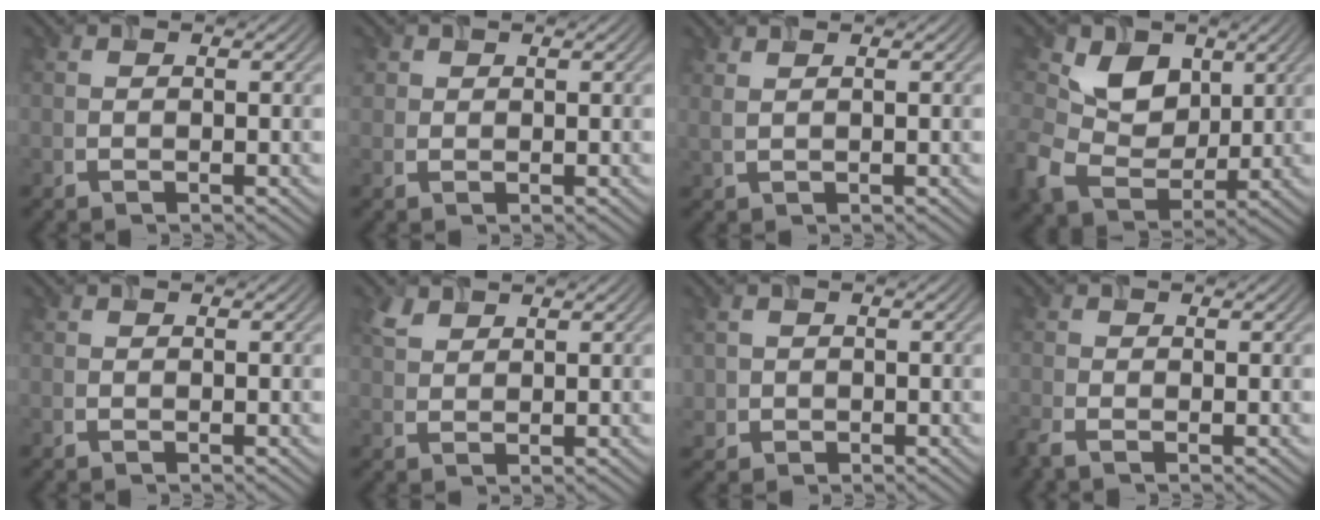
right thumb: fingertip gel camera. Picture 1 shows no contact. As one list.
[{"total": 0.9, "force": [0.5, 0.8, 0.1], "torque": [-0.001, -0.001, 0.010]}, {"total": 1.3, "force": [0.9, 0.3, 0.9], "torque": [-0.024, -0.001, 0.020]}, {"total": 8.2, "force": [2.1, 6.5, 4.5], "torque": [-0.118, -0.014, 0.036]}, {"total": 0.0}, {"total": 2.4, "force": [1.8, 1.1, 1.2], "torque": [-0.034, 0.003, 0.043]}, {"total": 1.7, "force": [0.0, 1.7, 0.0], "torque": [-0.001, -0.008, 0.001]}, {"total": 1.9, "force": [-1.3, 0.4, 1.3], "torque": [-0.041, -0.008, -0.034]}]